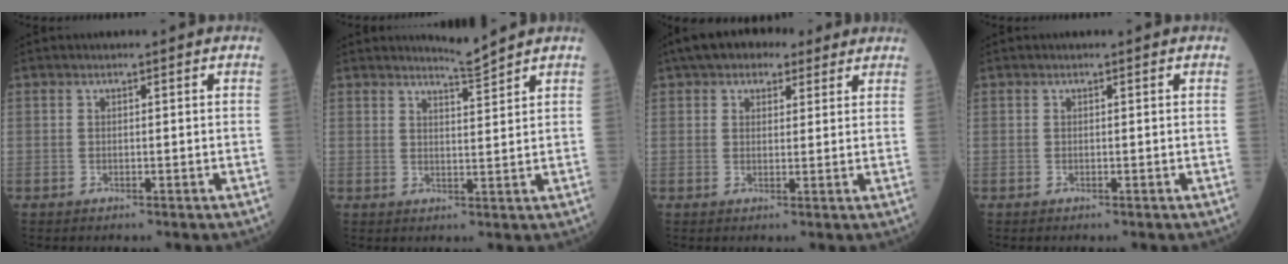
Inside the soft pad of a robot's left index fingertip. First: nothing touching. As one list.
[{"total": 2.2, "force": [2.0, -0.9, -0.2], "torque": [-0.008, -0.012, 0.040]}, {"total": 7.5, "force": [5.3, 3.8, 3.7], "torque": [-0.051, 0.038, 0.081]}, {"total": 0.0}]